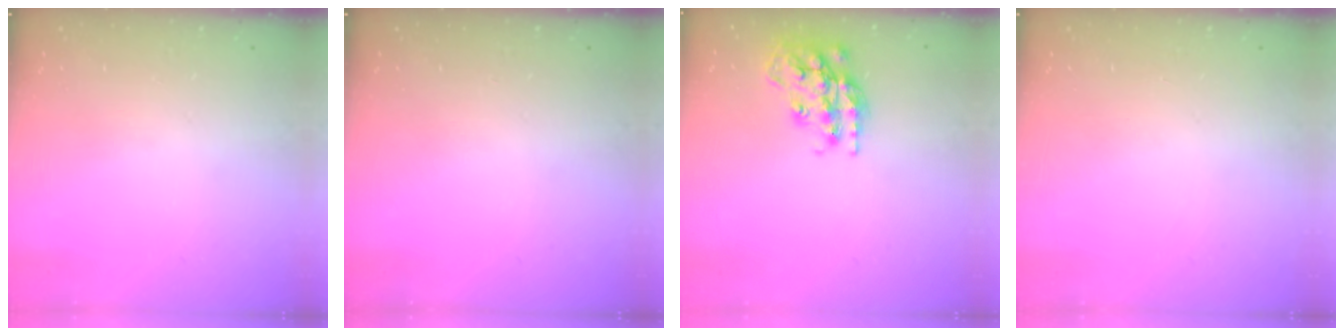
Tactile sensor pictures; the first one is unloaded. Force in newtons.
{"total": 0.0}
{"total": 17.3, "press": 17.3, "slide": 1.0}
{"total": 0.0}